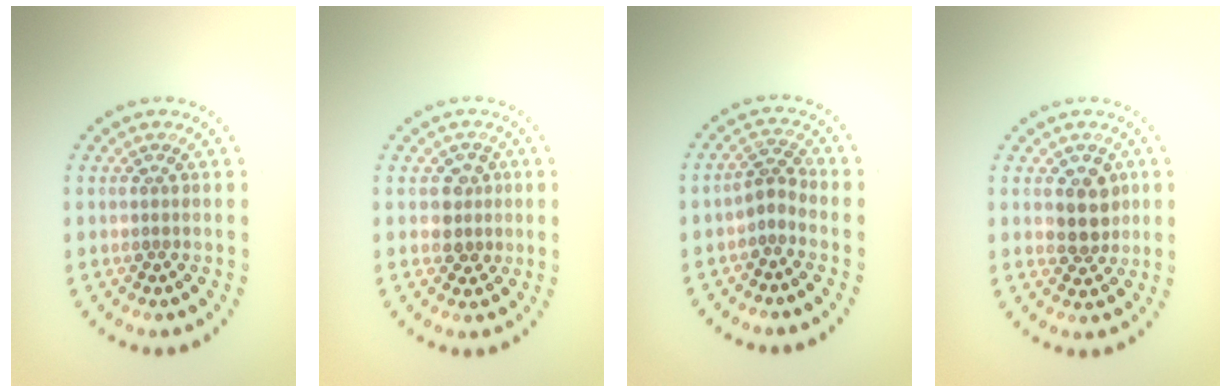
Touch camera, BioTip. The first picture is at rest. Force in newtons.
{"total": 2.1, "press": 1.9, "slide": 0.7}
{"total": 1.9, "press": 1.2, "slide": 1.4}
{"total": 3.0, "press": 2.8, "slide": 1.0}